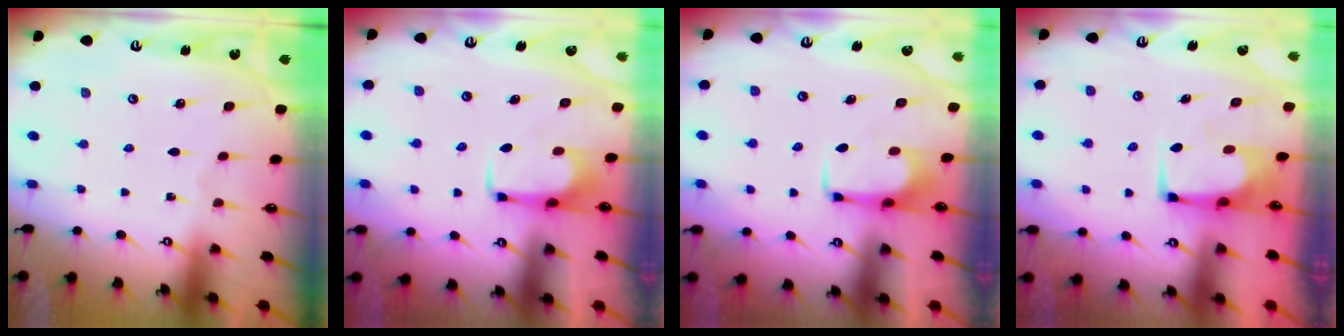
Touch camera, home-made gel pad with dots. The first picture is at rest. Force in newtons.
{"total": 2.0, "press": 2.0, "slide": 0.2}
{"total": 2.0, "press": 2.0, "slide": 0.2}
{"total": 0.8, "press": 0.7, "slide": 0.1}